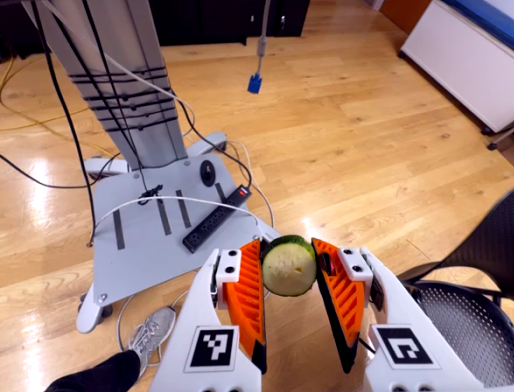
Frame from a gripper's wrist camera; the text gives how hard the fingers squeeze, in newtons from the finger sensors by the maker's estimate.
{"total": 7.3, "left": 7.6, "right": 7.1}